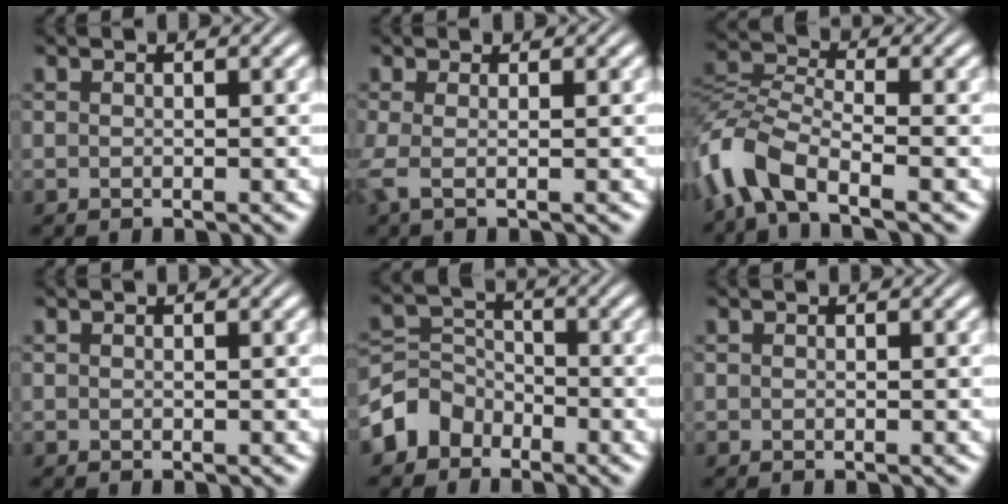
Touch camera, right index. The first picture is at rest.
{"total": 1.8, "force": [-0.4, 0.5, 1.6], "torque": [-0.056, -0.015, -0.002]}
{"total": 6.3, "force": [-2.5, 4.2, 4.0], "torque": [-0.122, -0.027, -0.037]}
{"total": 0.0}
{"total": 6.1, "force": [-3.0, 4.9, 2.0], "torque": [-0.053, -0.023, -0.050]}
{"total": 0.0}